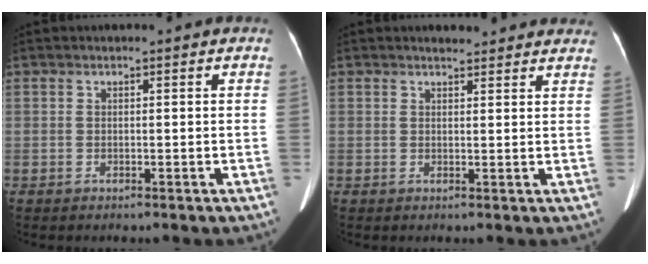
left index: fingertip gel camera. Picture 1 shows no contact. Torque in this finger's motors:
{"motor_torque": [0.40, -0.65, 0.02, 0.02]}